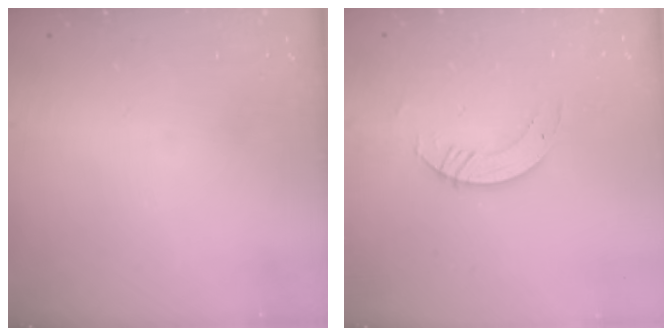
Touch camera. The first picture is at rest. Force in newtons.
{"total": 3.7, "press": 3.6, "slide": 0.4}